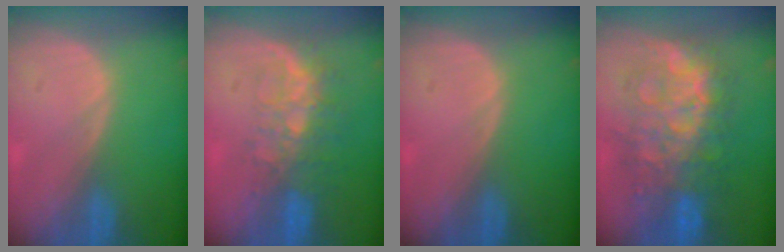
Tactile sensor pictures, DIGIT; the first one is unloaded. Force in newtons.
{"total": 8.2, "press": 6.7, "slide": 4.6}
{"total": 0.0}
{"total": 11.8, "press": 11.8, "slide": 1.2}